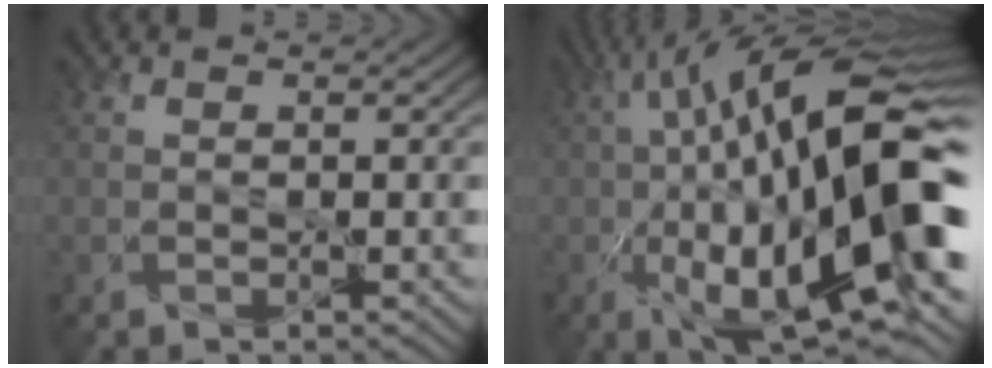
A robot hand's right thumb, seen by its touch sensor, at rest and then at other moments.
{"total": 21.0, "force": [-2.7, 7.6, 19.4], "torque": [-0.297, 0.004, -0.053]}